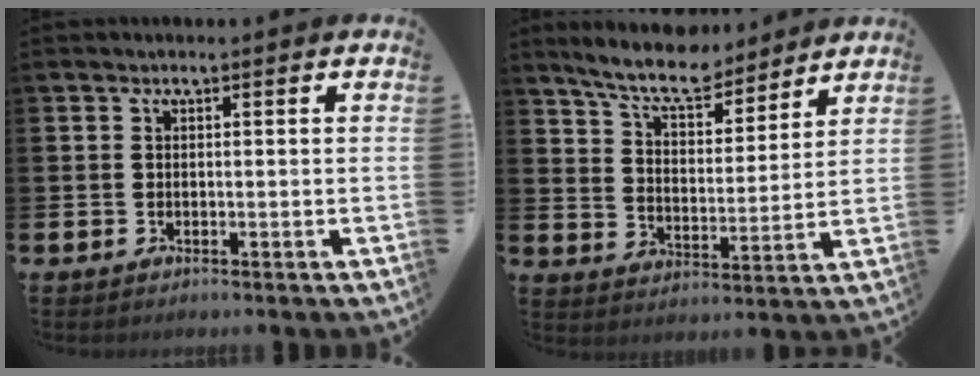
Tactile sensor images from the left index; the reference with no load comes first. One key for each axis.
{"total": 8.5, "fx": 7.8, "fy": 2.0, "fz": 2.9, "tx": -0.070, "ty": -0.047, "tz": 0.136}